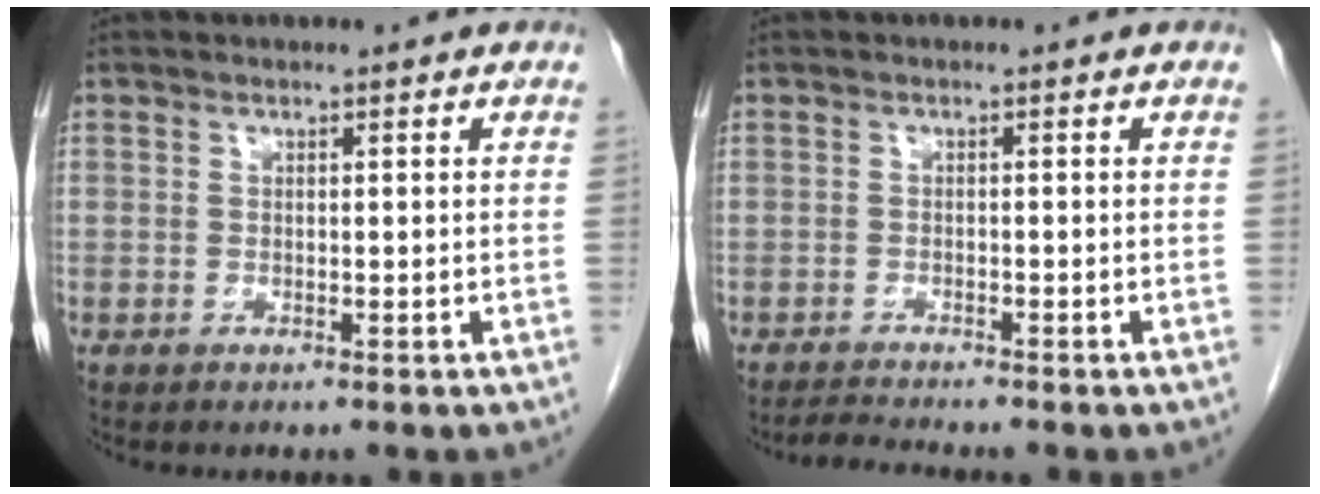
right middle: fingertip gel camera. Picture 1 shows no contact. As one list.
[{"total": 2.6, "force": [-2.5, -0.5, 0.4], "torque": [-0.016, -0.015, -0.044]}]